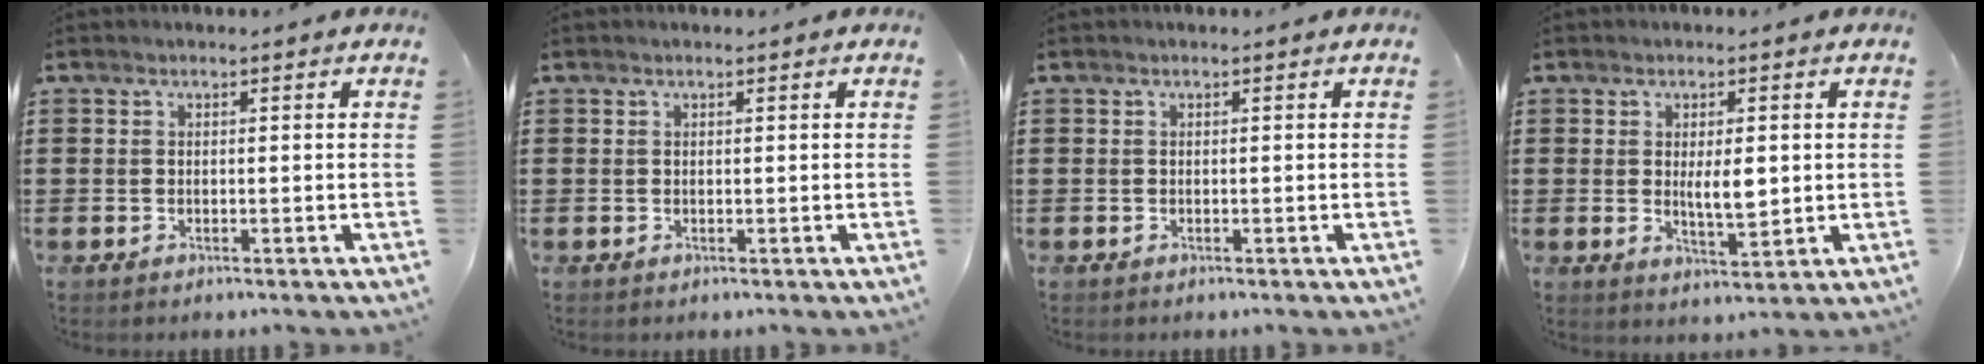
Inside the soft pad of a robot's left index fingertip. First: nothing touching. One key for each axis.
{"total": 0.0}
{"total": 0.0}
{"total": 4.6, "fx": 0.6, "fy": 1.5, "fz": 4.3, "tx": -0.067, "ty": -0.003, "tz": 0.005}